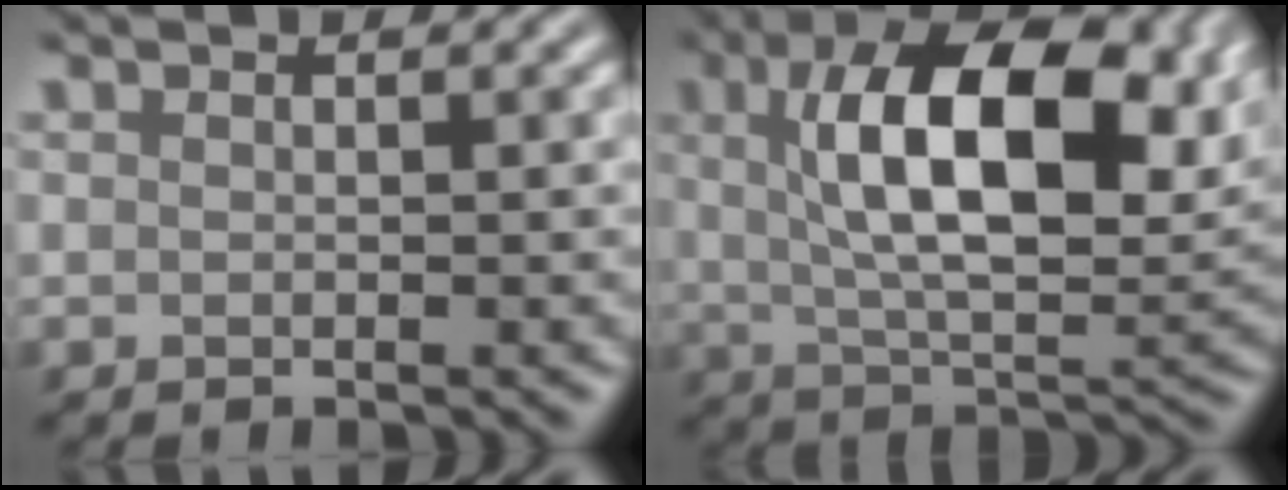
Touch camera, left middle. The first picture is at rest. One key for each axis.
{"total": 10.3, "fx": 2.1, "fy": 3.6, "fz": 9.4, "tx": -0.163, "ty": -0.019, "tz": 0.064}